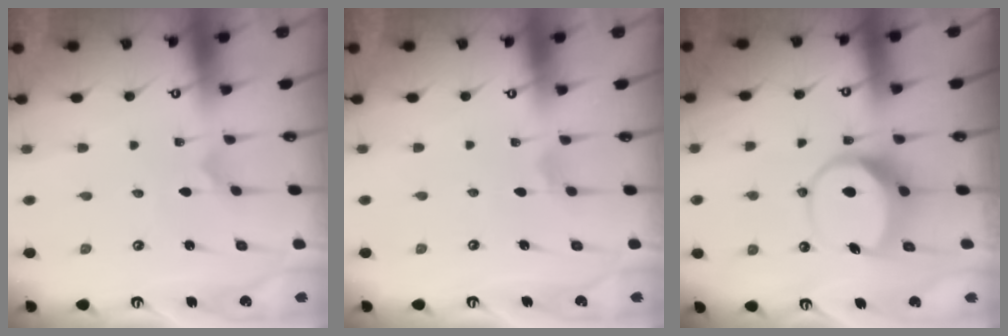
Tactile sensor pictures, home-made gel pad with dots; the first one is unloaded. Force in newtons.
{"total": 1.5, "press": 1.5, "slide": 0.4}
{"total": 8.4, "press": 8.3, "slide": 1.3}